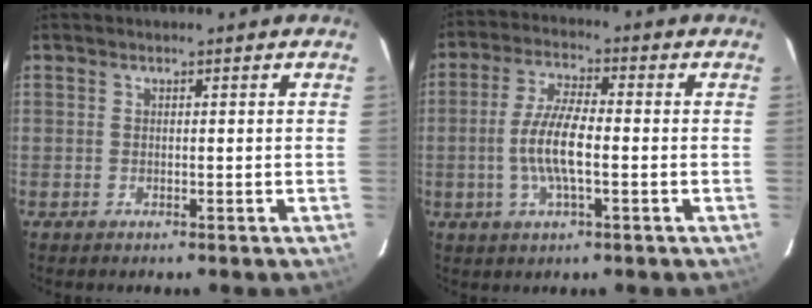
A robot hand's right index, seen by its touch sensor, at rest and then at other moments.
{"total": 8.3, "force": [-1.5, 2.1, 7.9], "torque": [-0.159, 0.001, -0.032]}